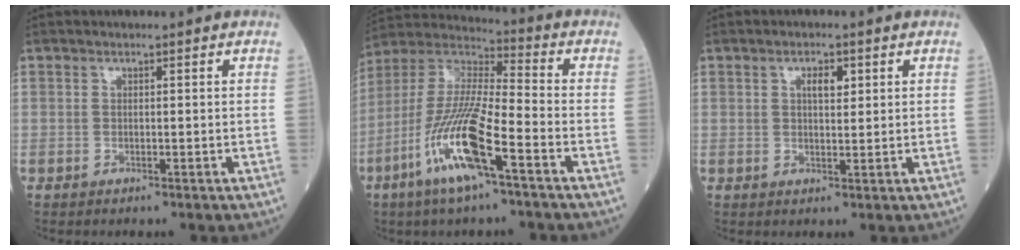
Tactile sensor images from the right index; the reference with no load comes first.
{"total": 14.9, "force": [-6.7, 1.7, 13.2], "torque": [-0.273, -0.014, -0.132]}
{"total": 2.7, "force": [1.1, 1.1, 2.2], "torque": [-0.037, 0.001, 0.018]}